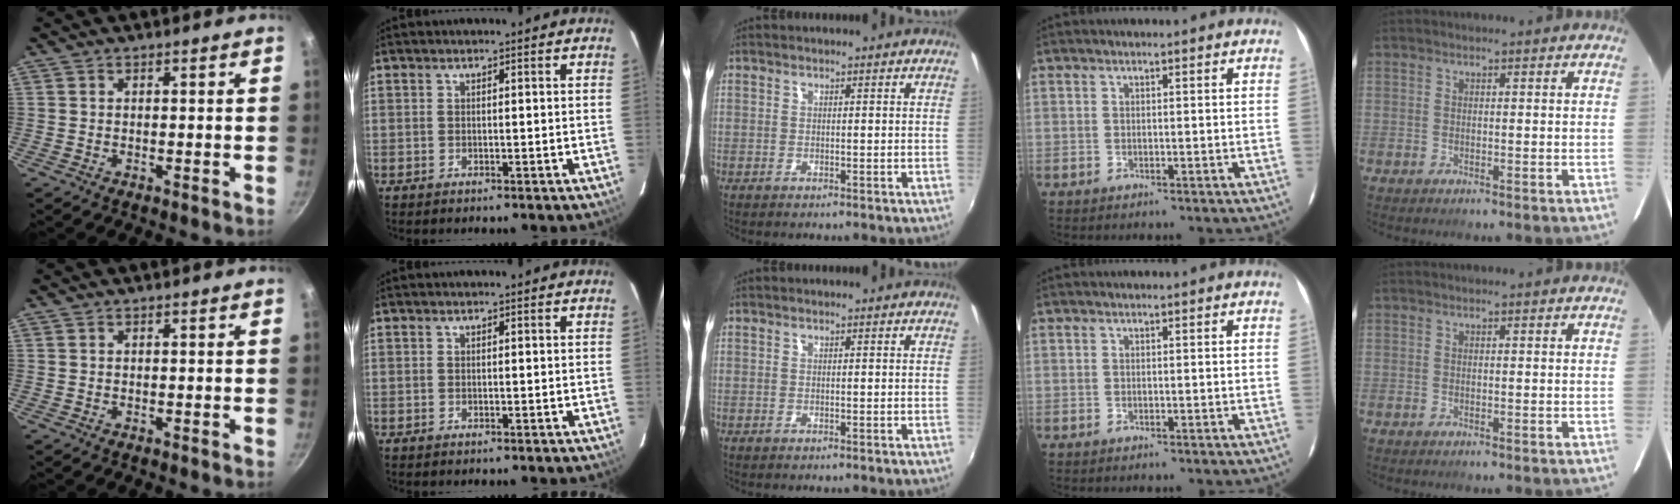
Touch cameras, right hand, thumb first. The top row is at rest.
{}